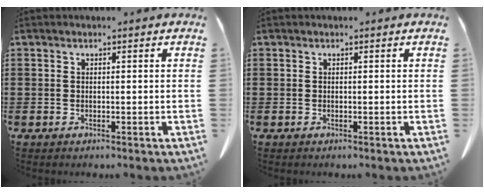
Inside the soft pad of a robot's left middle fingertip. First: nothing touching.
{"total": 0.0}